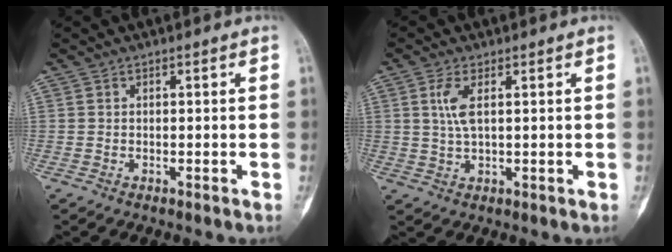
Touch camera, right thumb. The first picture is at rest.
{"total": 4.2, "force": [1.3, 1.5, 3.6], "torque": [-0.085, -0.002, 0.028]}